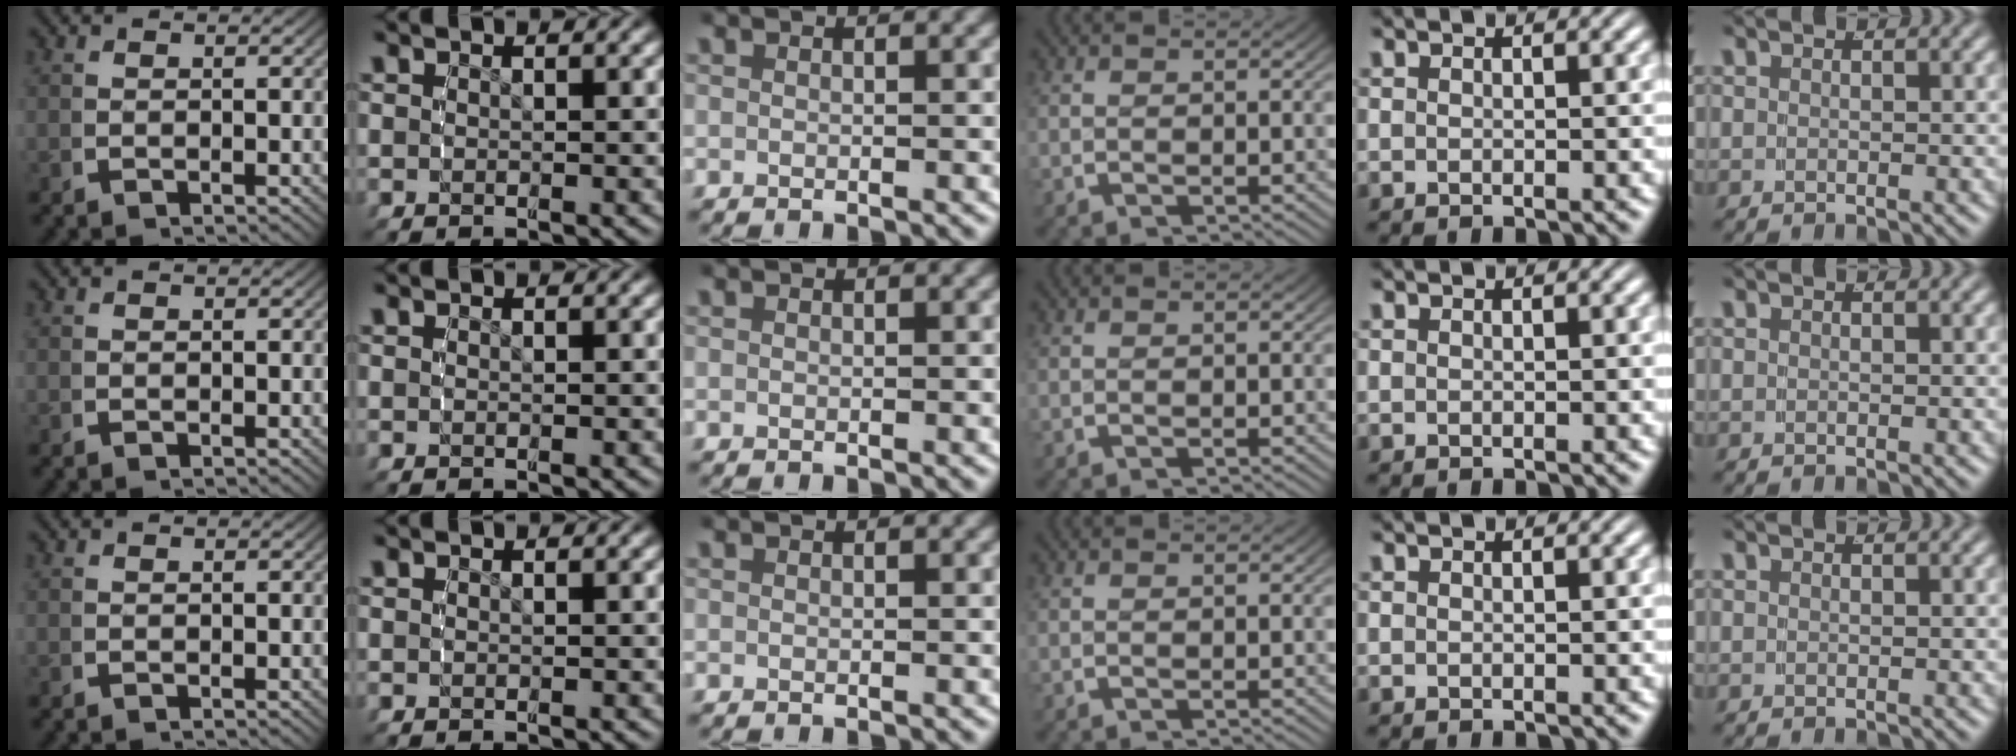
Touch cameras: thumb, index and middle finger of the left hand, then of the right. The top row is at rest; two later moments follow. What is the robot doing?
{"motion": "reach", "object": "coat"}